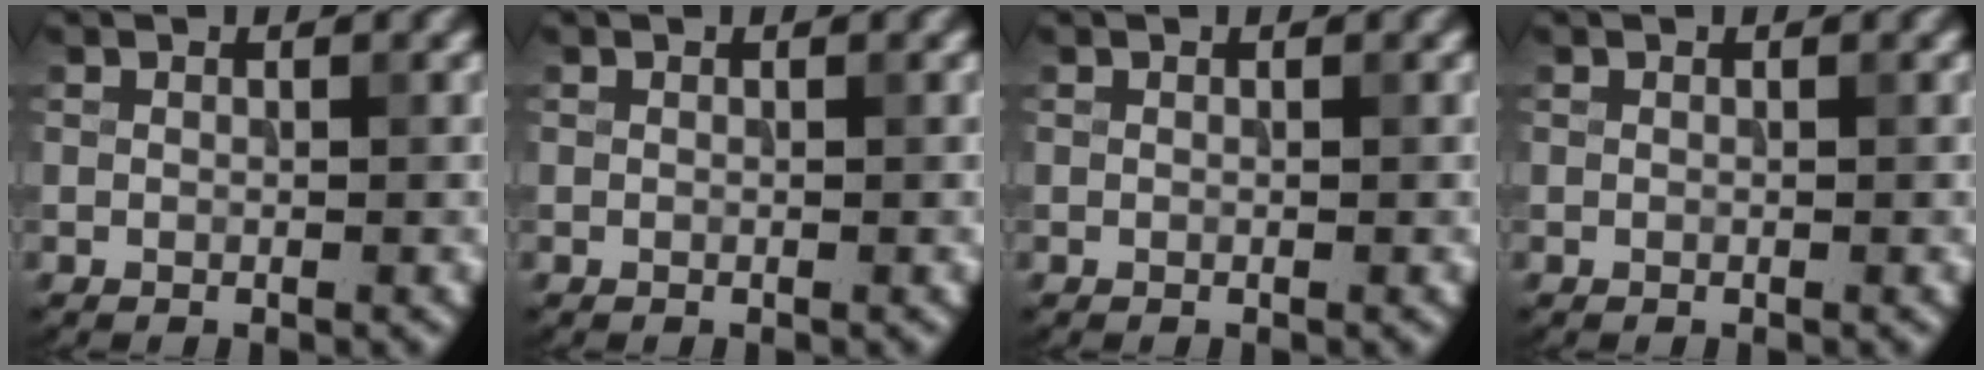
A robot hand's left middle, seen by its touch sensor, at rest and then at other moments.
{"total": 0.0}
{"total": 0.0}
{"total": 0.0}